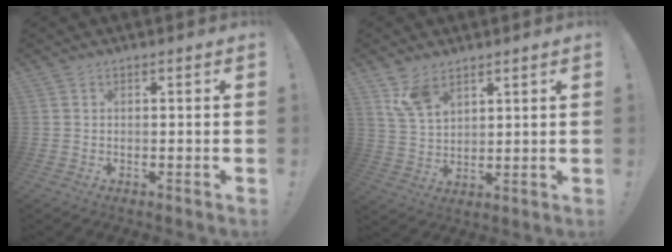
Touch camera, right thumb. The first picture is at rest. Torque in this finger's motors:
{"motor_torque": [0.11, 0.04, 0.50, 0.69, -0.01]}